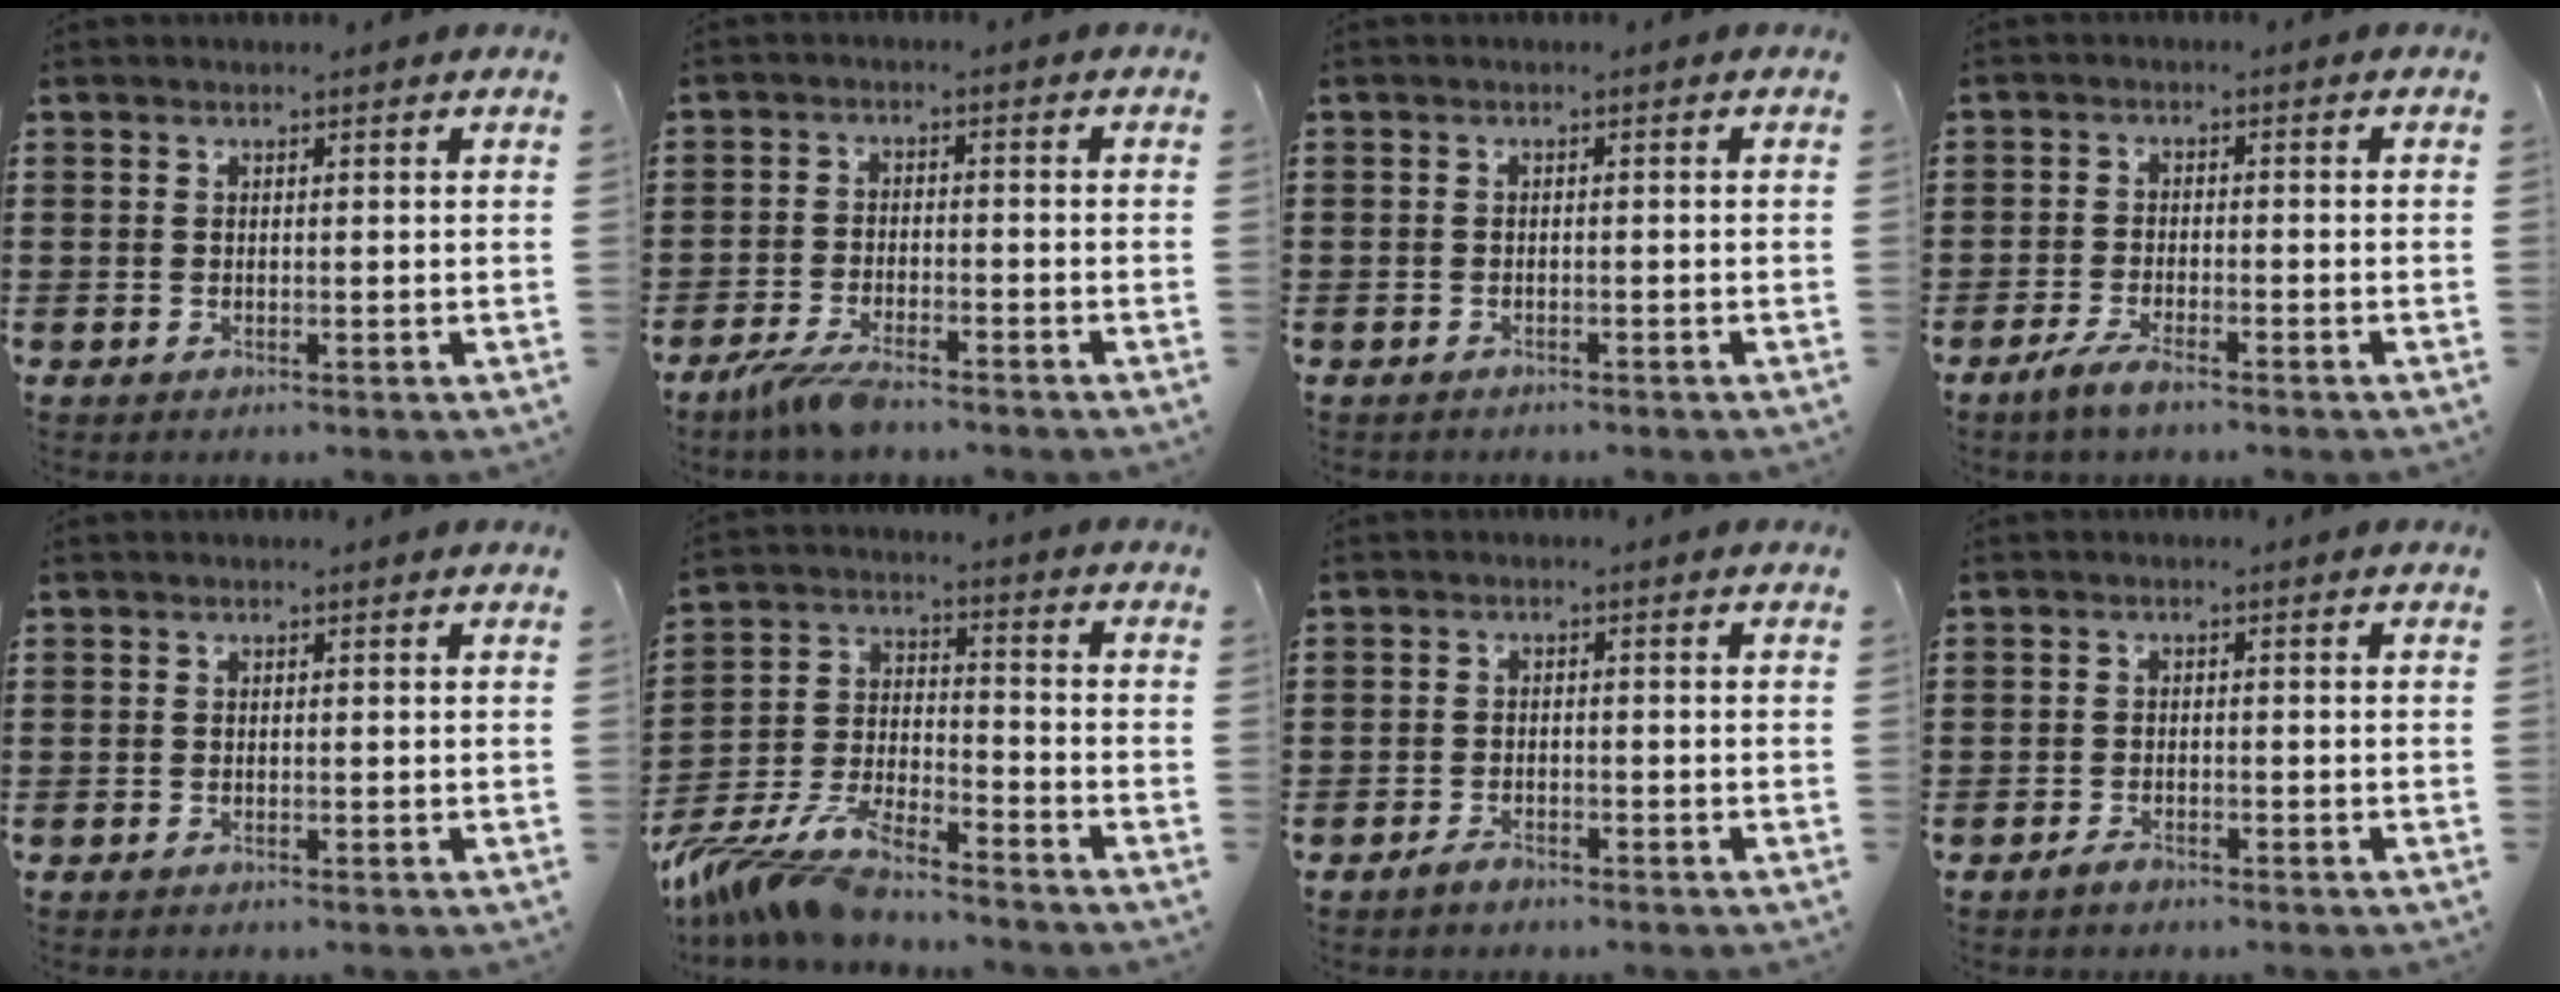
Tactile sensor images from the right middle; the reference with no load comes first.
{"total": 4.6, "force": [-3.8, 0.8, 2.5], "torque": [-0.068, -0.011, -0.078]}
{"total": 1.1, "force": [-1.0, 0.3, 0.0], "torque": [0.000, 0.000, -0.023]}
{"total": 3.2, "force": [-2.7, 0.7, 1.7], "torque": [-0.041, 0.002, -0.057]}
{"total": 0.0}
{"total": 9.6, "force": [-8.4, 1.9, 4.0], "torque": [-0.097, 0.003, -0.169]}
{"total": 2.1, "force": [-1.8, 0.8, 0.5], "torque": [-0.010, 0.002, -0.038]}
{"total": 1.8, "force": [-1.5, 0.7, 0.4], "torque": [-0.009, 0.000, -0.032]}